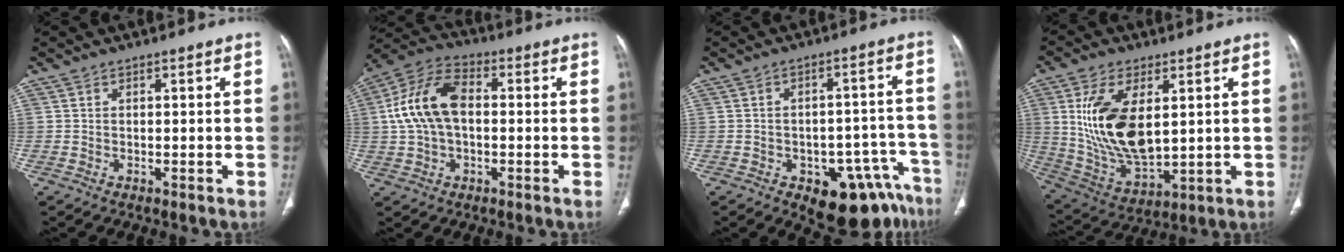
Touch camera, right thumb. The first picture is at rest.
{"total": 12.8, "force": [0.8, 7.8, 10.1], "torque": [-0.201, 0.033, 0.007]}
{"total": 14.0, "force": [-8.4, 7.2, 8.5], "torque": [-0.052, 0.070, -0.105]}
{"total": 17.3, "force": [3.6, 8.9, 14.4], "torque": [-0.272, -0.022, 0.083]}